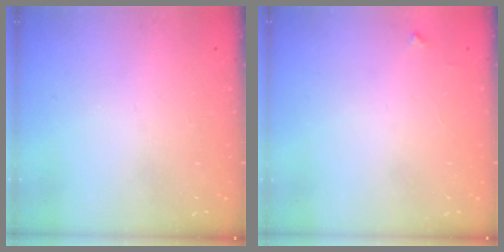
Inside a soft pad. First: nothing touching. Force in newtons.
{"total": 3.3, "press": 3.3, "slide": 0.4}